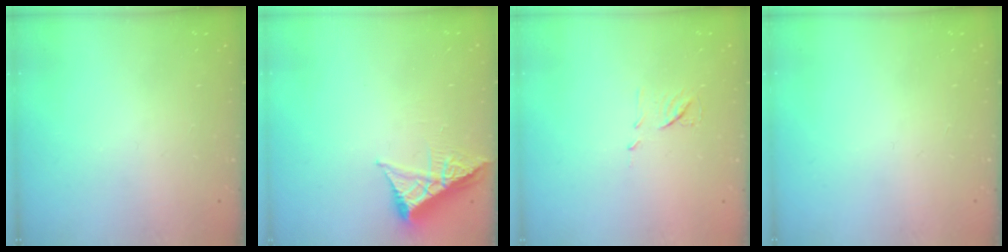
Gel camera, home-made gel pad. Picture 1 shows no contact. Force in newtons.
{"total": 6.0, "press": 5.9, "slide": 0.8}
{"total": 6.8, "press": 6.7, "slide": 0.6}
{"total": 0.0}